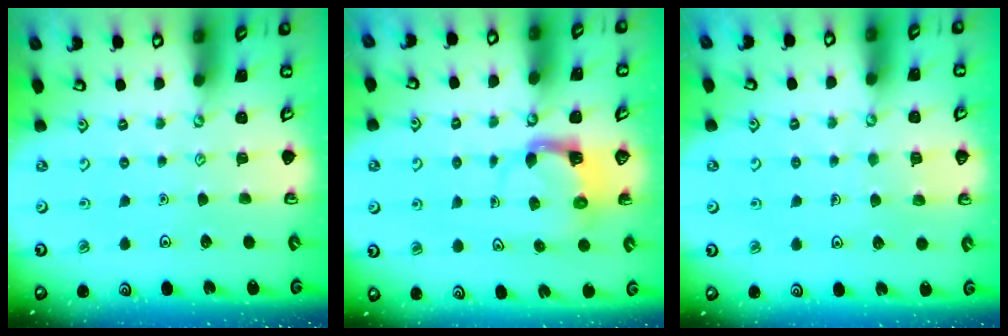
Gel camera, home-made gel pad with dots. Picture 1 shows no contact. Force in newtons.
{"total": 3.9, "press": 3.9, "slide": 0.7}
{"total": 3.6, "press": 3.6, "slide": 0.3}